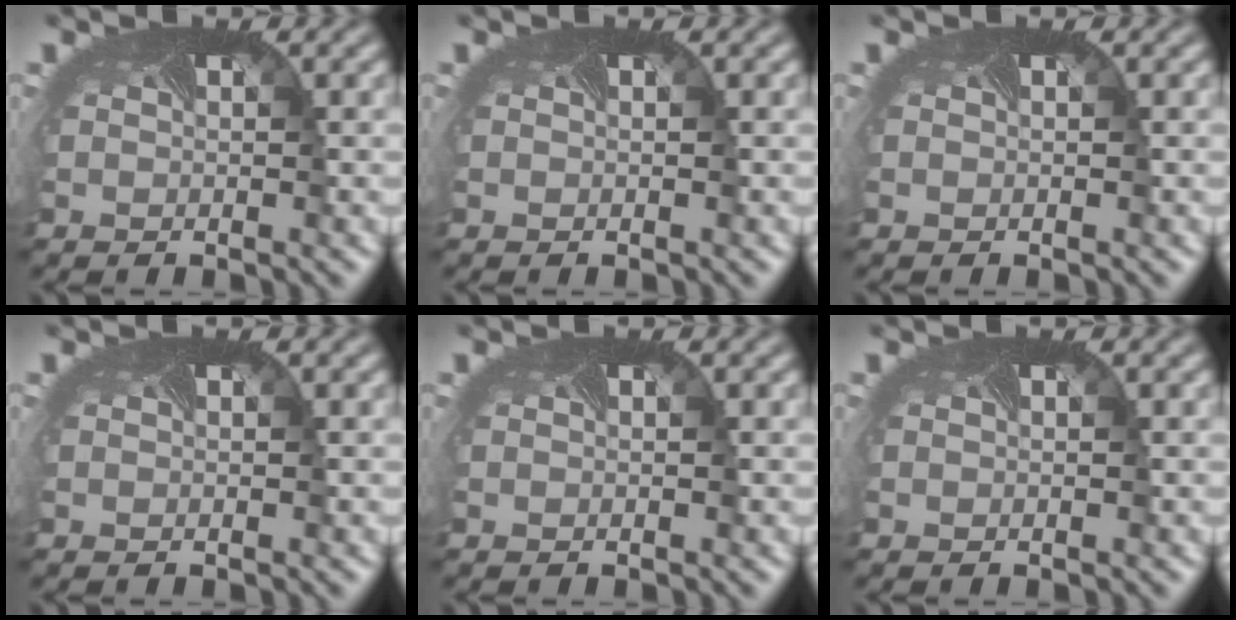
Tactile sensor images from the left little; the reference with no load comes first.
{"total": 0.0}
{"total": 0.0}
{"total": 0.0}
{"total": 0.0}
{"total": 0.0}